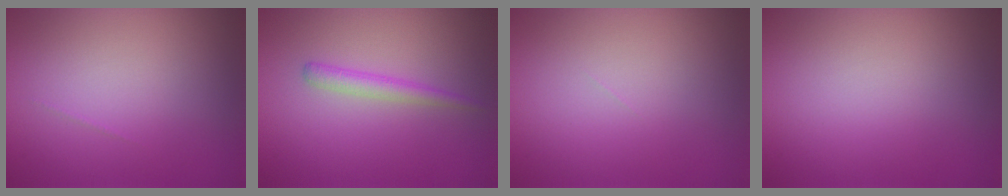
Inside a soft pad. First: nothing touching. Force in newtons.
{"total": 1.7, "press": 1.7, "slide": 0.1}
{"total": 0.0}
{"total": 0.0}